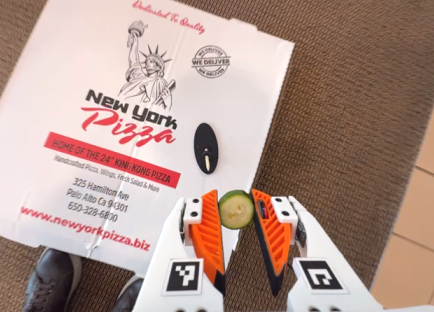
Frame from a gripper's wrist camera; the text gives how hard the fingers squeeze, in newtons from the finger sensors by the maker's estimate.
{"total": 7.9, "left": 7.7, "right": 8.2}